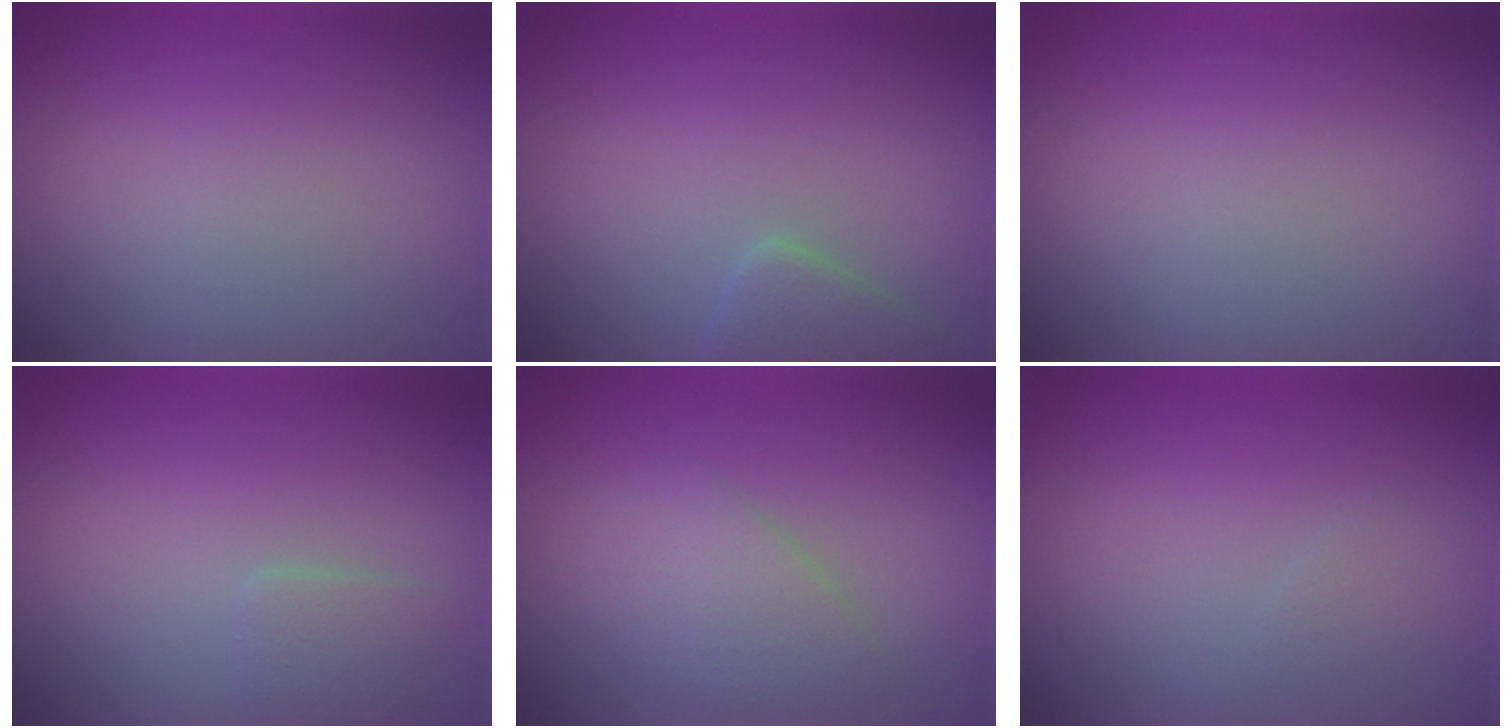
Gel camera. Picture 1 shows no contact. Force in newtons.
{"total": 2.3, "press": 2.3, "slide": 0.1}
{"total": 0.0}
{"total": 1.6, "press": 1.5, "slide": 0.2}
{"total": 2.4, "press": 2.4, "slide": 0.1}
{"total": 0.7, "press": 0.7, "slide": 0.0}